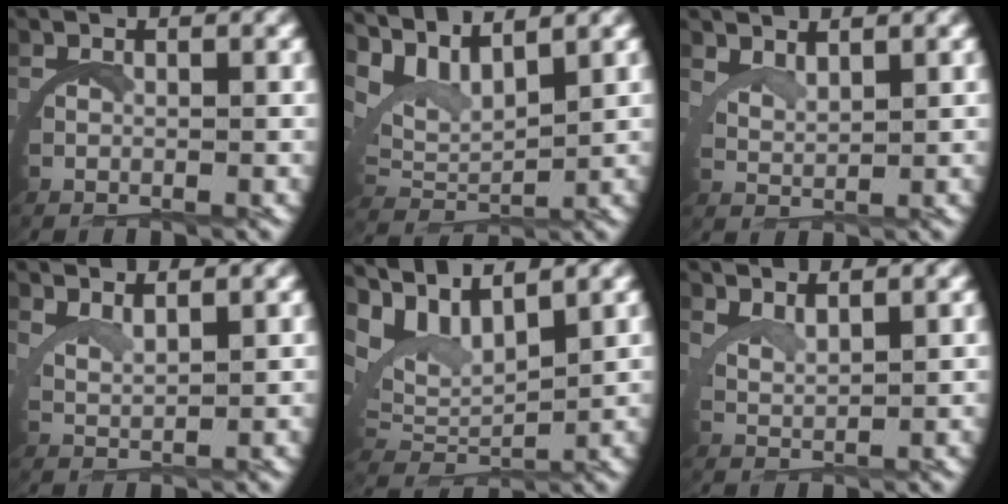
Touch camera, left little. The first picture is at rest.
{"total": 5.8, "force": [3.4, 3.1, 3.4], "torque": [-0.091, 0.001, 0.060]}
{"total": 2.5, "force": [2.5, -0.5, 0.4], "torque": [-0.017, -0.005, 0.049]}
{"total": 2.5, "force": [2.4, -0.5, 0.6], "torque": [-0.021, -0.005, 0.047]}
{"total": 7.0, "force": [3.5, 4.2, 4.4], "torque": [-0.107, 0.001, 0.062]}
{"total": 2.5, "force": [2.4, -0.5, 0.5], "torque": [-0.020, -0.004, 0.047]}